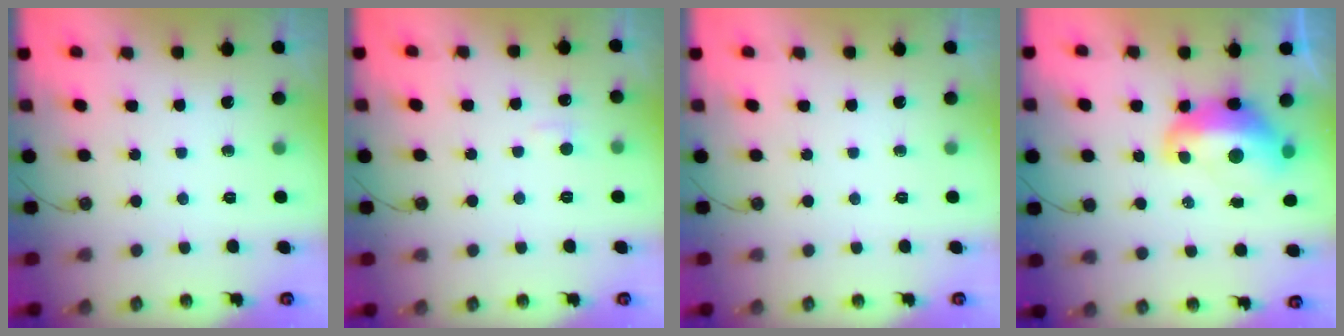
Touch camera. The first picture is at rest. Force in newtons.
{"total": 2.1, "press": 2.0, "slide": 0.6}
{"total": 0.0}
{"total": 4.9, "press": 4.8, "slide": 1.0}